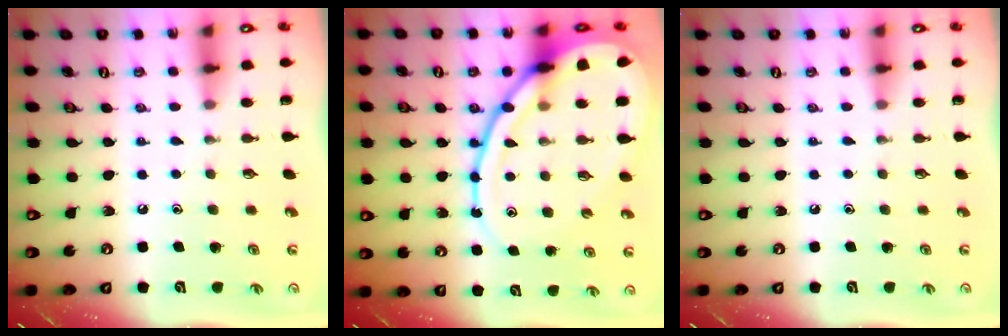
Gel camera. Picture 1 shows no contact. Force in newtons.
{"total": 20.4, "press": 20.3, "slide": 2.1}
{"total": 0.0}